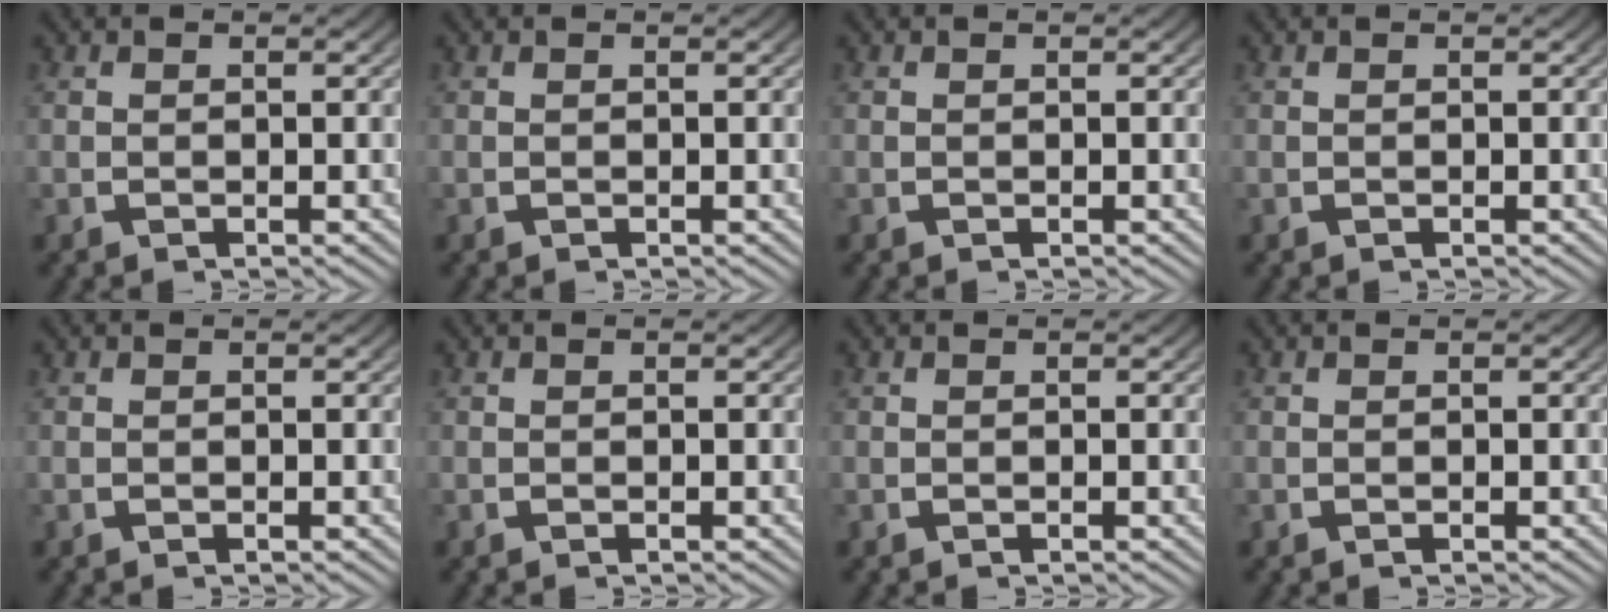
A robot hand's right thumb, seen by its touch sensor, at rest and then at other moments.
{"total": 0.0}
{"total": 0.0}
{"total": 0.0}
{"total": 0.0}
{"total": 0.0}
{"total": 0.0}
{"total": 0.0}